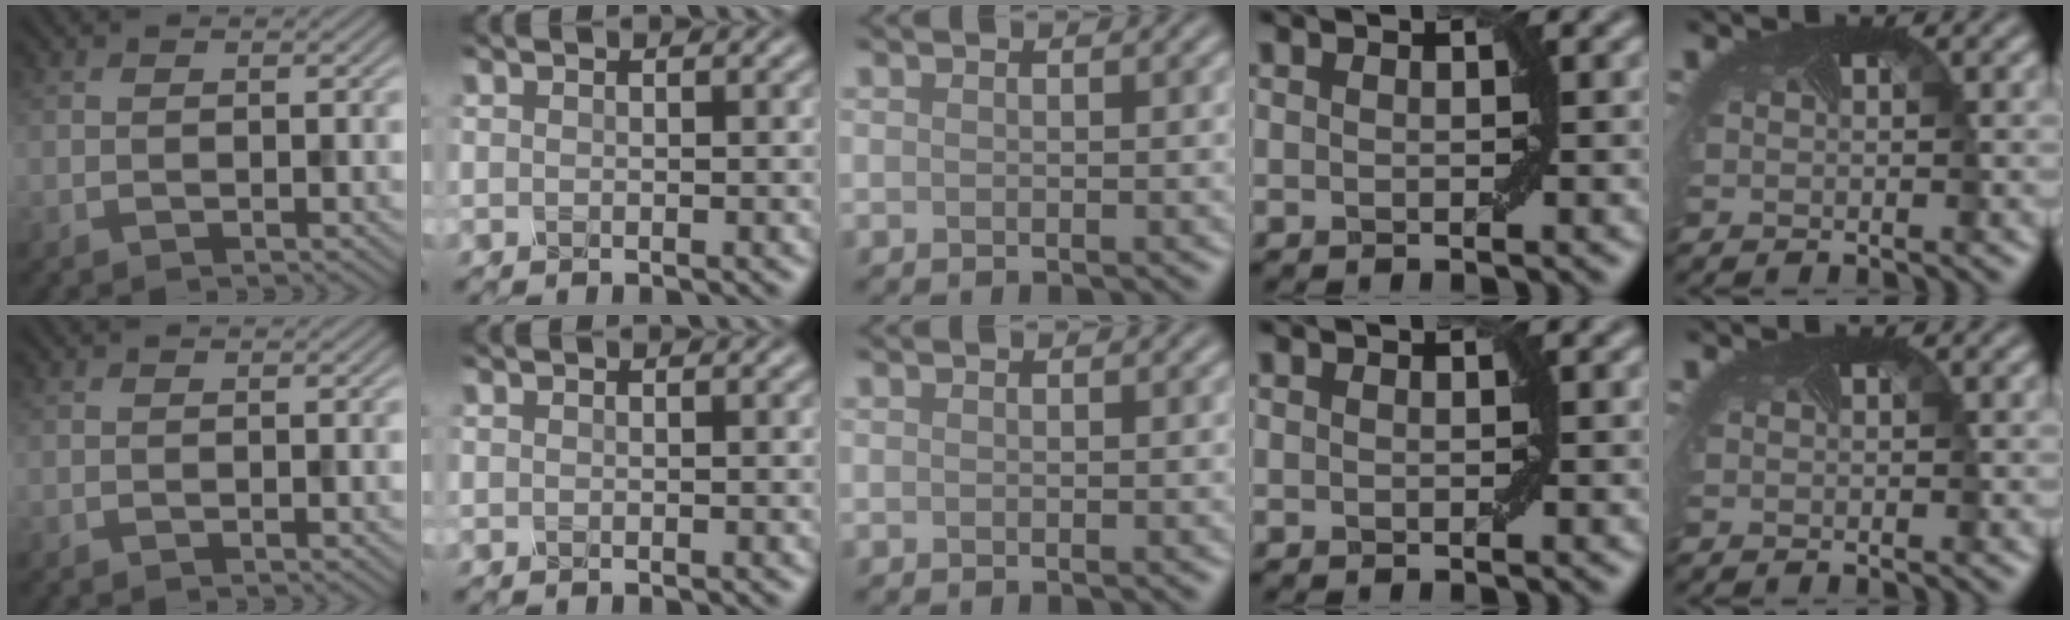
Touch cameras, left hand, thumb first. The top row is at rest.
{}